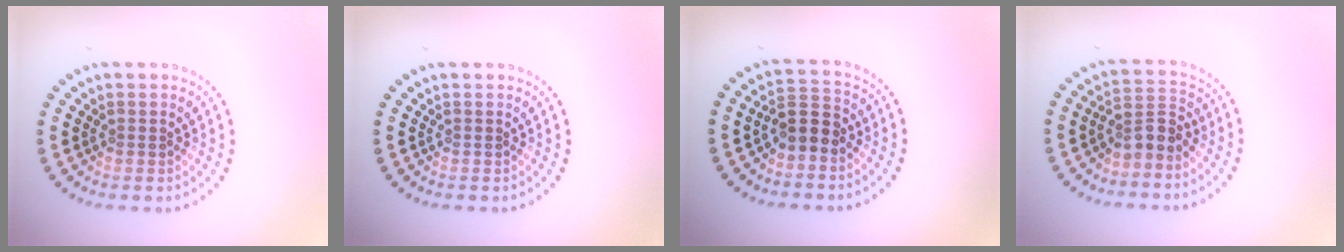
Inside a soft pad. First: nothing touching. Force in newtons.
{"total": 0.0}
{"total": 2.6, "press": 2.2, "slide": 1.2}
{"total": 2.5, "press": 2.0, "slide": 1.5}